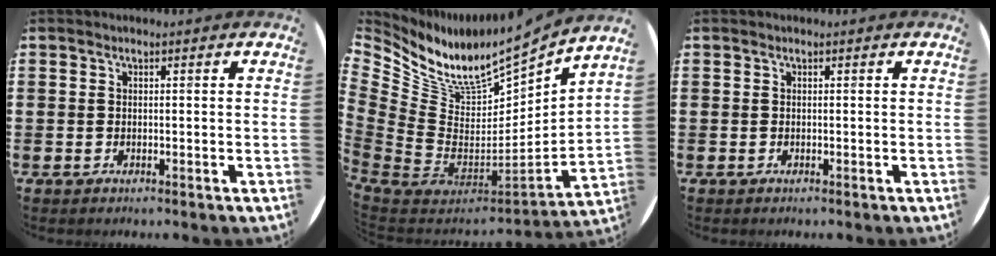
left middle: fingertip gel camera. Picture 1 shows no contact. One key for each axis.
{"total": 8.6, "fx": 6.3, "fy": 3.8, "fz": 4.4, "tx": -0.116, "ty": -0.071, "tz": 0.108}
{"total": 0.0}